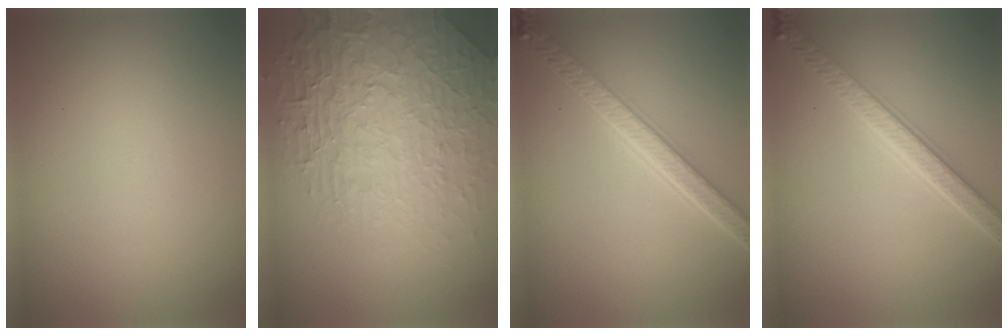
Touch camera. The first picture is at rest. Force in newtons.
{"total": 7.8, "press": 5.9, "slide": 5.1}
{"total": 5.0, "press": 3.9, "slide": 3.2}
{"total": 4.2, "press": 3.6, "slide": 2.2}